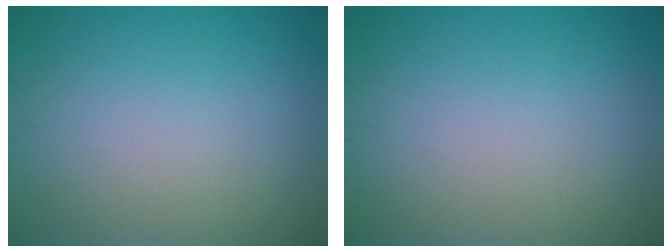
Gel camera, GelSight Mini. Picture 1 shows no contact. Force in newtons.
{"total": 0.0}